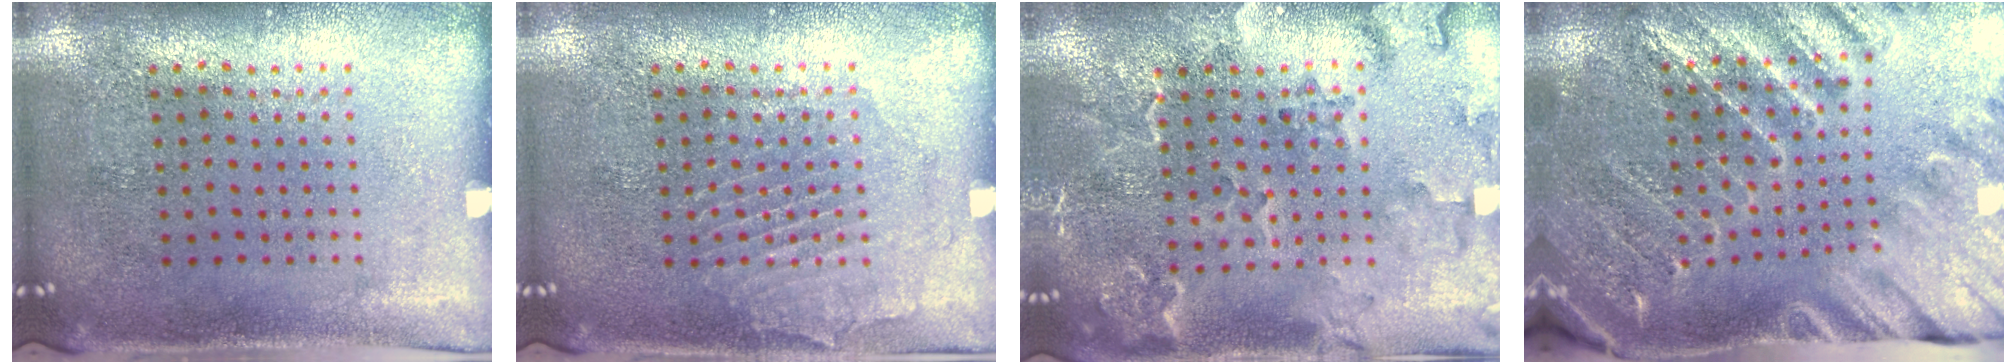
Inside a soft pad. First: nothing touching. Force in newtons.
{"total": 1.4, "press": 1.4, "slide": 0.0}
{"total": 2.3, "press": 2.1, "slide": 0.8}
{"total": 3.1, "press": 3.0, "slide": 0.7}